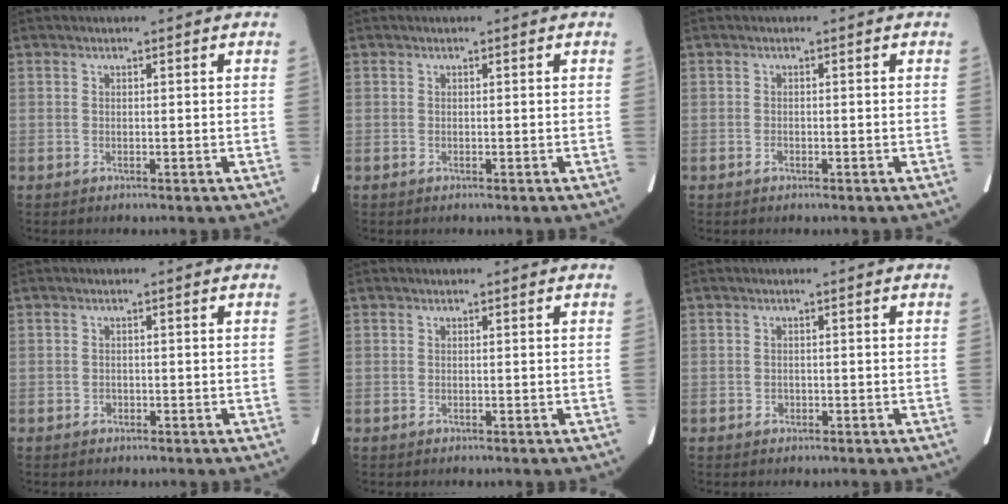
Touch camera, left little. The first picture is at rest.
{"total": 0.0}
{"total": 0.6, "force": [-0.4, 0.3, 0.3], "torque": [-0.009, 0.000, -0.005]}
{"total": 0.8, "force": [-0.4, 0.6, 0.2], "torque": [-0.005, 0.003, -0.006]}
{"total": 0.0}
{"total": 0.8, "force": [-0.4, 0.7, 0.2], "torque": [-0.005, 0.003, -0.006]}